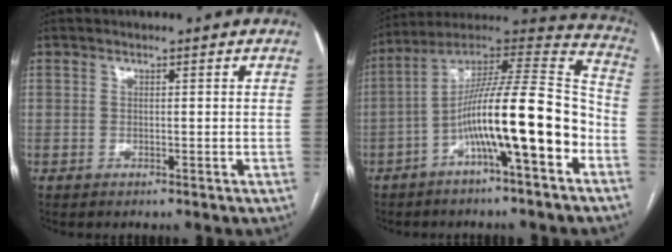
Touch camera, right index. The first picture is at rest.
{"total": 18.1, "force": [-6.2, 1.6, 16.9], "torque": [-0.280, 0.023, -0.104]}